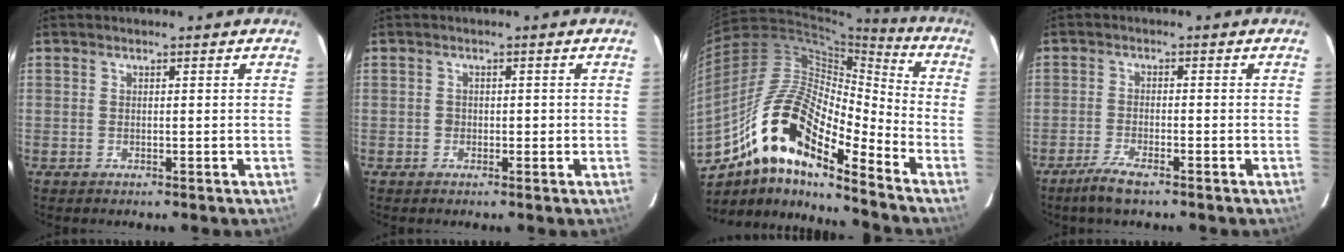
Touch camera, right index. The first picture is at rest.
{"total": 1.2, "force": [-0.2, 1.0, 0.6], "torque": [-0.006, 0.004, -0.004]}
{"total": 17.0, "force": [-9.9, 4.8, 13.0], "torque": [-0.249, 0.035, -0.167]}
{"total": 4.0, "force": [-3.0, 0.4, 2.6], "torque": [-0.058, -0.007, -0.056]}